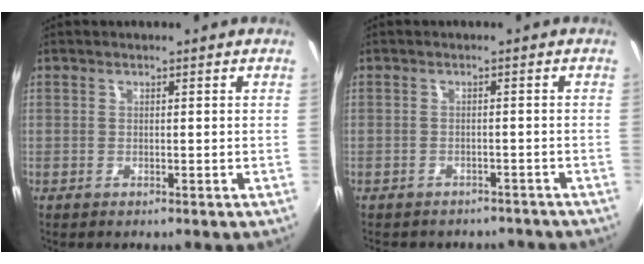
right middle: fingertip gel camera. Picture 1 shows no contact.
{"total": 6.5, "force": [-5.7, 2.6, 1.9], "torque": [-0.043, -0.015, -0.070]}